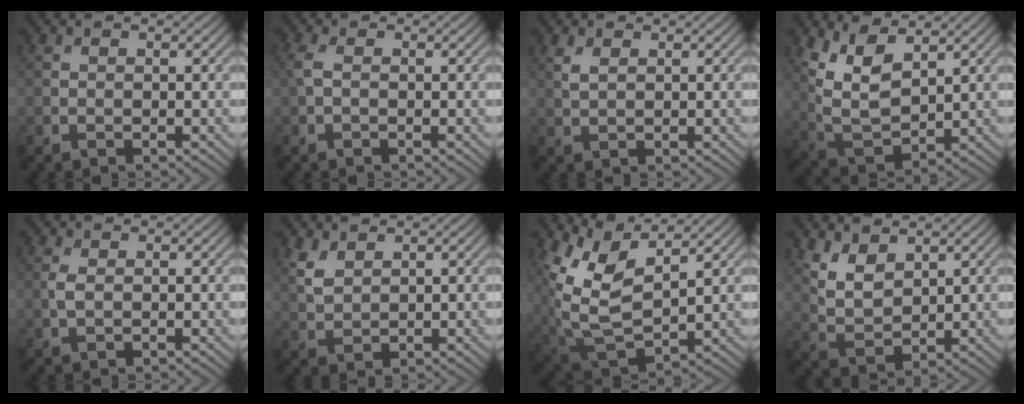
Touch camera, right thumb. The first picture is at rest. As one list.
[{"total": 1.7, "force": [0.2, 0.7, 1.5], "torque": [-0.043, 0.005, 0.000]}, {"total": 1.8, "force": [1.0, 0.8, 1.2], "torque": [-0.034, 0.000, 0.023]}, {"total": 8.1, "force": [4.1, 3.8, 5.8], "torque": [-0.139, -0.007, 0.088]}, {"total": 1.6, "force": [0.2, 0.8, 1.4], "torque": [-0.039, 0.002, 0.004]}, {"total": 3.3, "force": [2.1, 1.7, 1.9], "torque": [-0.055, -0.001, 0.048]}, {"total": 9.3, "force": [5.3, 4.1, 6.5], "torque": [-0.167, -0.003, 0.109]}, {"total": 5.7, "force": [3.5, 2.9, 3.5], "torque": [-0.084, -0.008, 0.076]}]